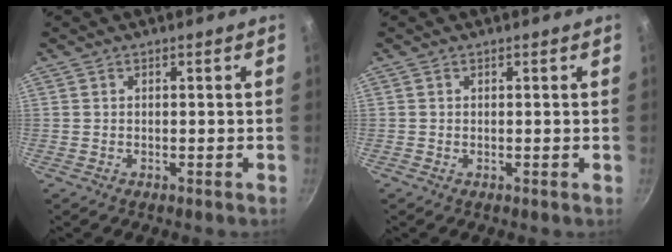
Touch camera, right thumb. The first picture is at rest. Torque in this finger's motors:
{"motor_torque": [0.20, 0.06, 0.29, 0.01, 0.02]}